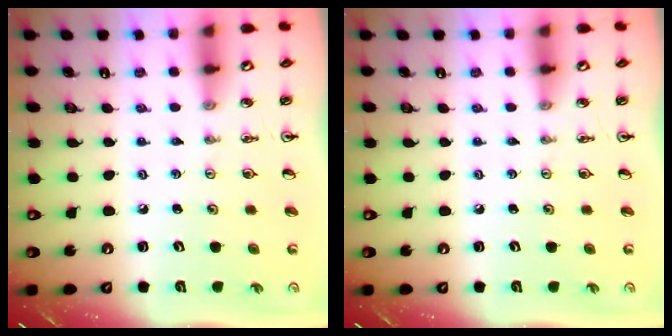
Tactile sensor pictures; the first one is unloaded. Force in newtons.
{"total": 0.0}